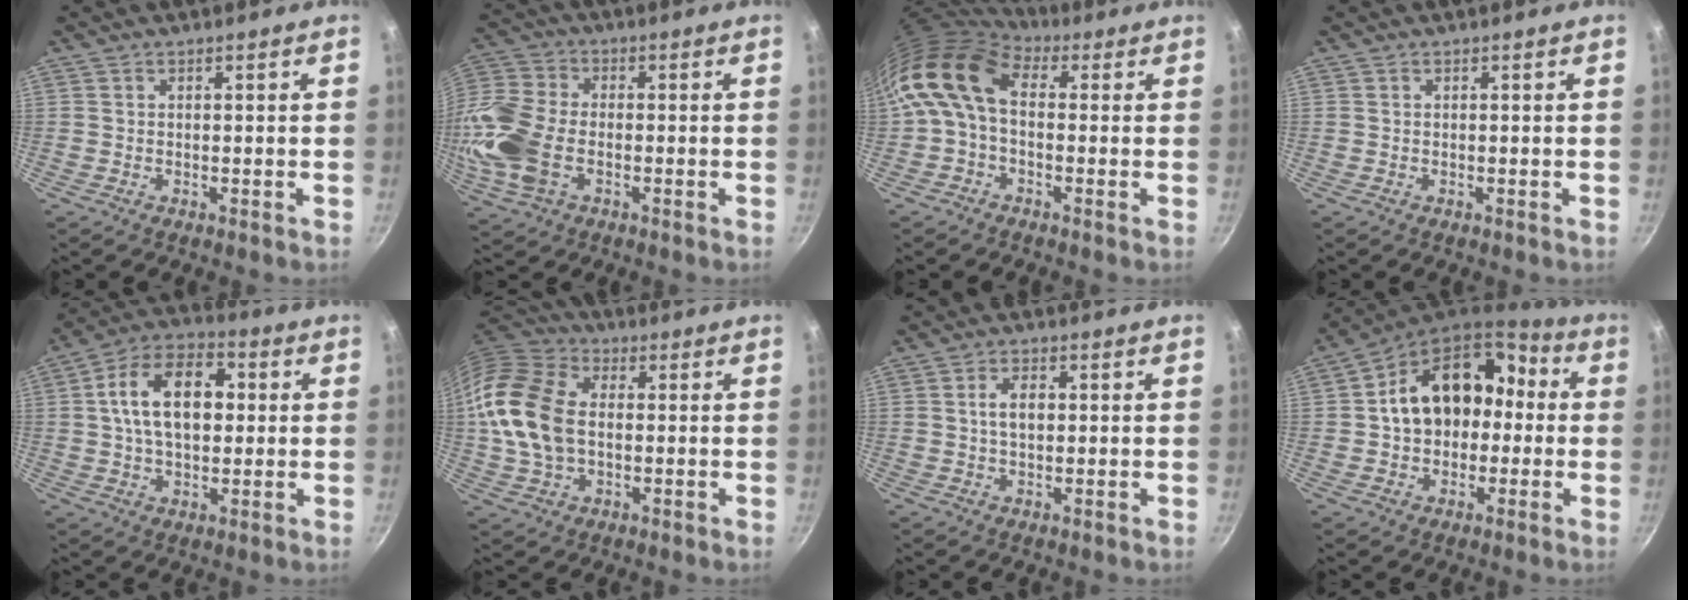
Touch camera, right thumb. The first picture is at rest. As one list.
[{"total": 15.1, "force": [-3.3, 9.7, 11.1], "torque": [-0.242, 0.020, -0.076]}, {"total": 11.2, "force": [0.8, 7.2, 8.5], "torque": [-0.154, 0.024, -0.005]}, {"total": 0.0}, {"total": 15.4, "force": [2.1, 9.7, 11.8], "torque": [-0.169, 0.024, 0.019]}, {"total": 16.6, "force": [0.2, 11.4, 12.0], "torque": [-0.224, 0.023, -0.006]}, {"total": 4.2, "force": [0.4, 2.6, 3.3], "torque": [-0.046, 0.010, 0.004]}, {"total": 18.3, "force": [1.0, 13.8, 12.0], "torque": [-0.164, 0.057, 0.007]}]